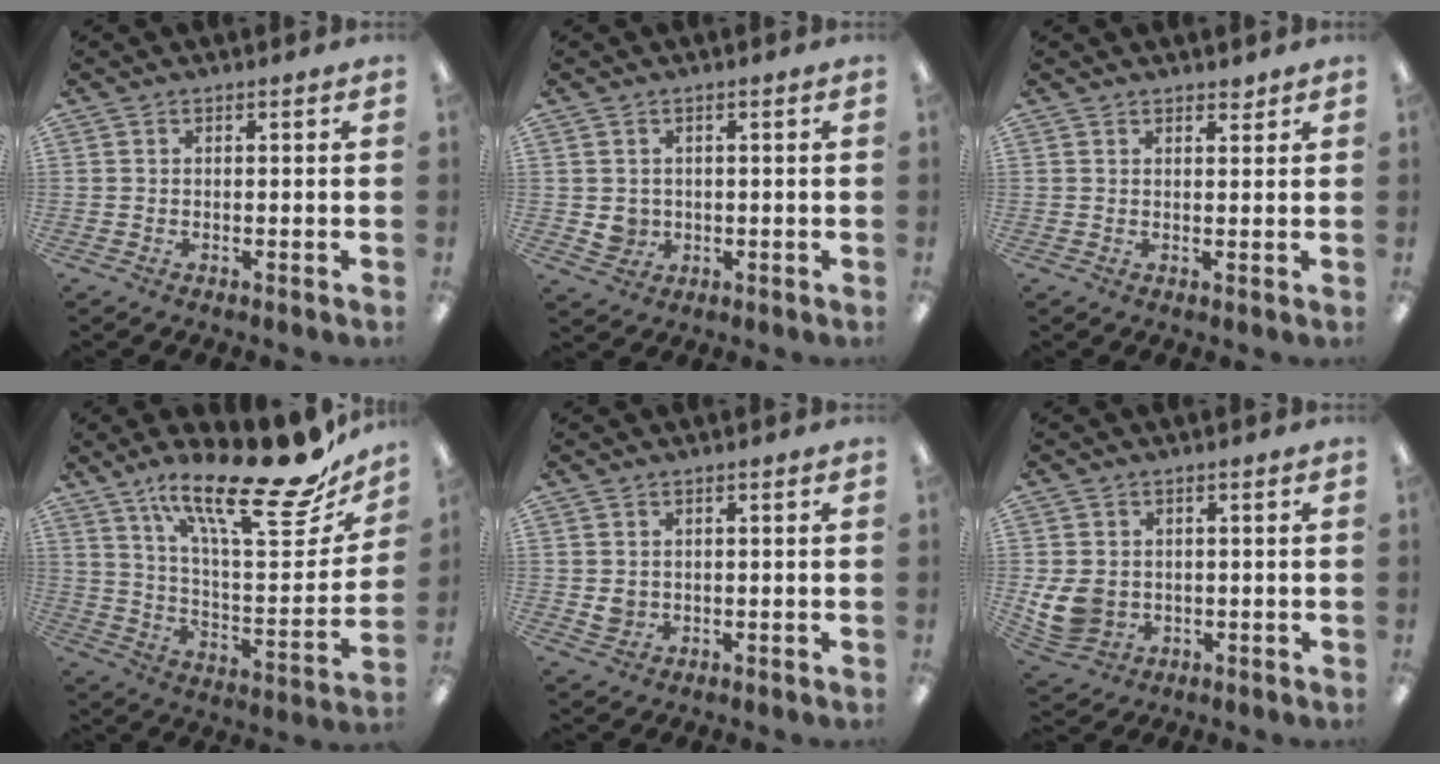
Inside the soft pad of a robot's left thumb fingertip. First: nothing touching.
{"total": 3.3, "force": [0.3, 3.2, 0.8], "torque": [-0.011, 0.003, 0.005]}
{"total": 1.9, "force": [1.7, 0.6, 0.4], "torque": [0.008, -0.009, 0.029]}
{"total": 26.7, "force": [19.0, 6.9, 17.4], "torque": [-0.264, -0.129, 0.308]}
{"total": 2.4, "force": [0.5, 2.2, 0.7], "torque": [0.000, -0.003, 0.007]}
{"total": 7.9, "force": [0.1, 6.8, 4.0], "torque": [-0.086, 0.009, 0.006]}